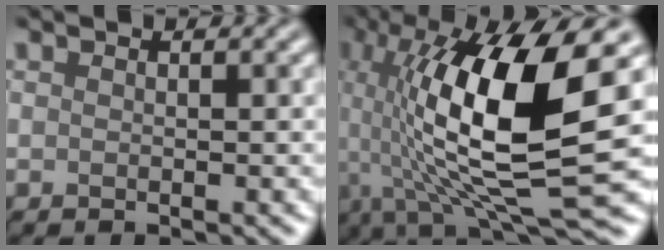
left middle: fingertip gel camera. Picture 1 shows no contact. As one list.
[{"total": 14.6, "force": [0.7, 4.6, 13.8], "torque": [-0.251, -0.004, 0.011]}]